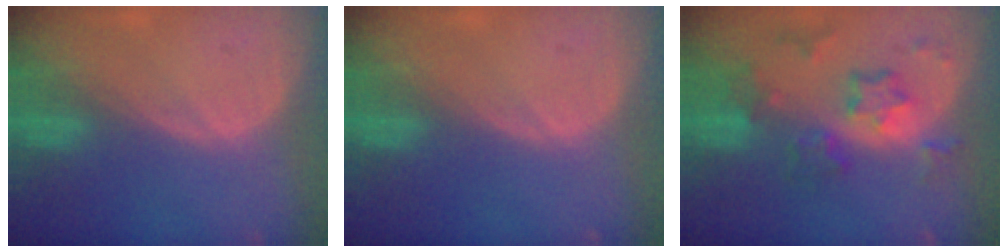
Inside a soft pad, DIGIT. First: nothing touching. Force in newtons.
{"total": 0.0}
{"total": 8.2, "press": 7.2, "slide": 3.9}